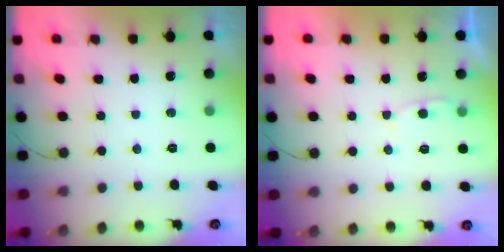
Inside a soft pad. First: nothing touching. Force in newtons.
{"total": 2.7, "press": 2.7, "slide": 0.4}